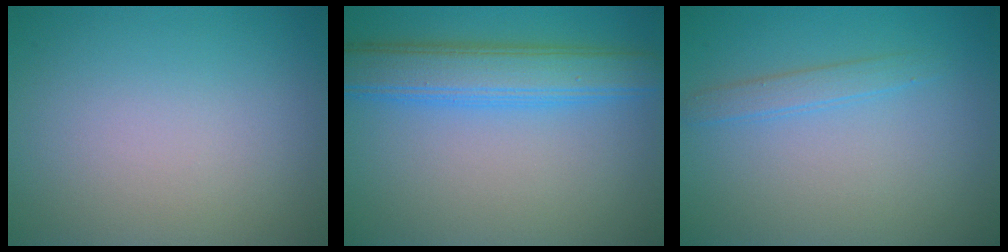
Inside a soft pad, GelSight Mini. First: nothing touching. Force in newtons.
{"total": 5.6, "press": 5.6, "slide": 0.2}
{"total": 1.6, "press": 1.6, "slide": 0.1}